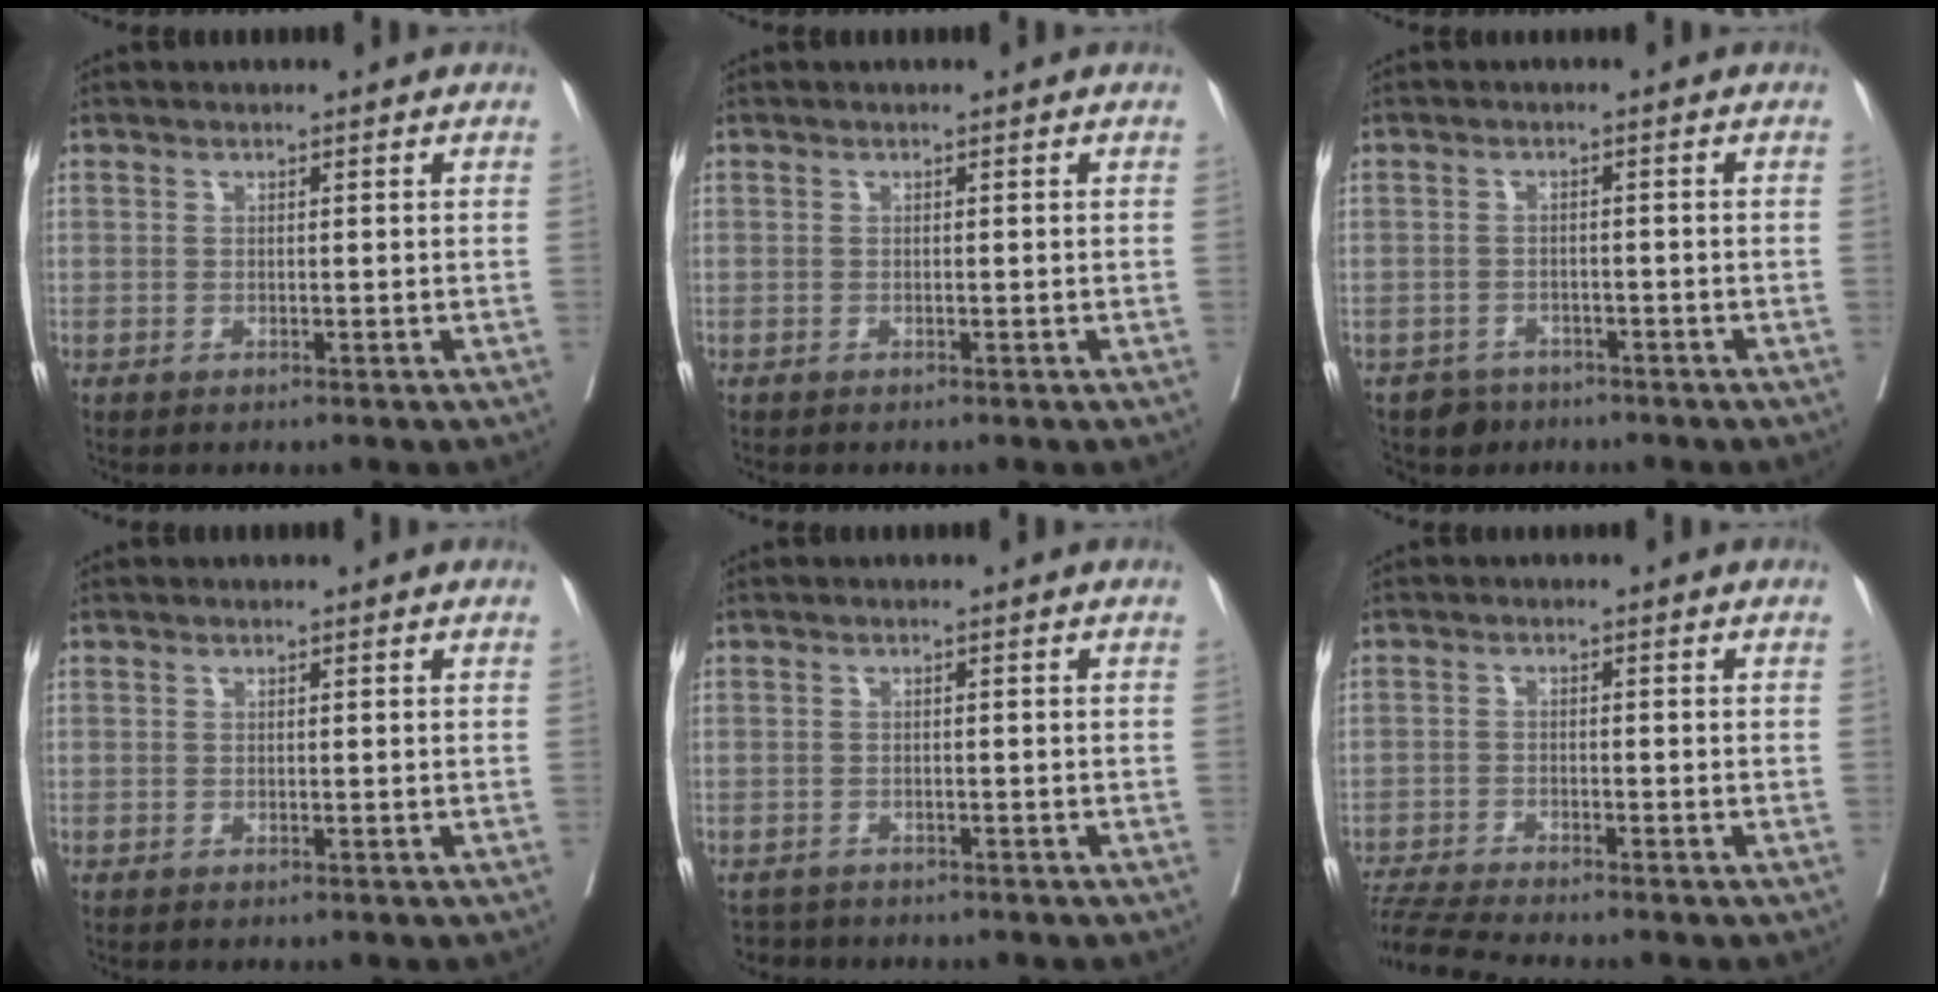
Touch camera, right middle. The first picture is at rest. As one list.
[{"total": 0.0}, {"total": 3.8, "force": [-3.0, 2.3, -0.5], "torque": [0.012, 0.003, -0.051]}, {"total": 0.0}, {"total": 2.7, "force": [-2.5, 0.9, -0.5], "torque": [0.006, -0.004, -0.044]}, {"total": 6.1, "force": [-5.8, -1.3, 1.6], "torque": [-0.028, -0.016, -0.107]}]